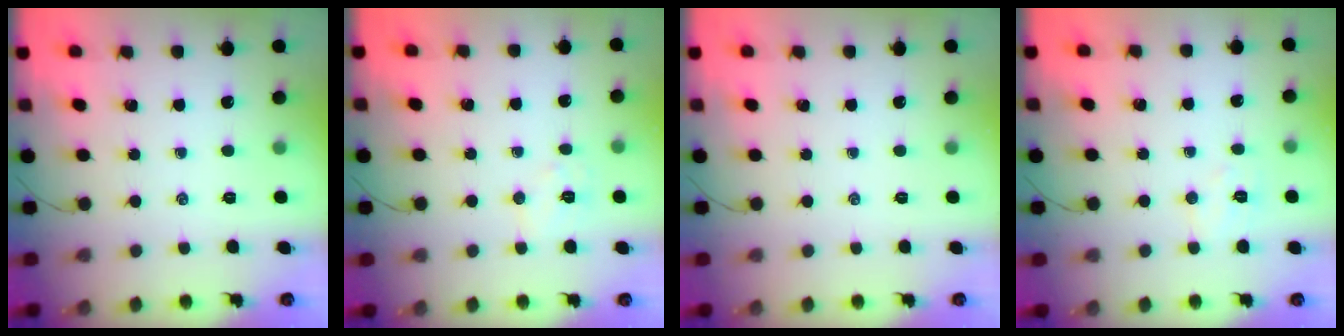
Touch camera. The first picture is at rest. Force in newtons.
{"total": 6.2, "press": 6.1, "slide": 1.1}
{"total": 0.0}
{"total": 6.2, "press": 6.1, "slide": 1.3}